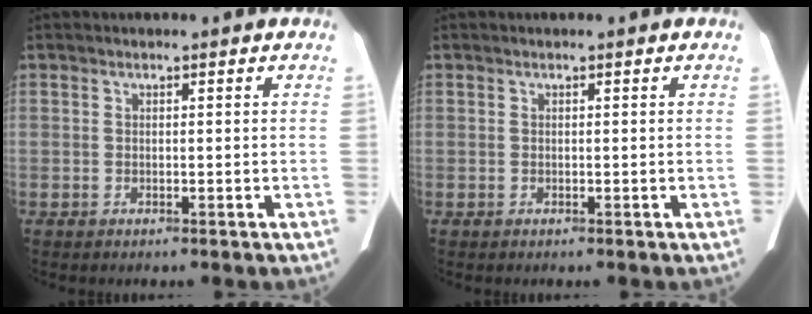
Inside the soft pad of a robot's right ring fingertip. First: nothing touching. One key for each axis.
{"total": 0.0}